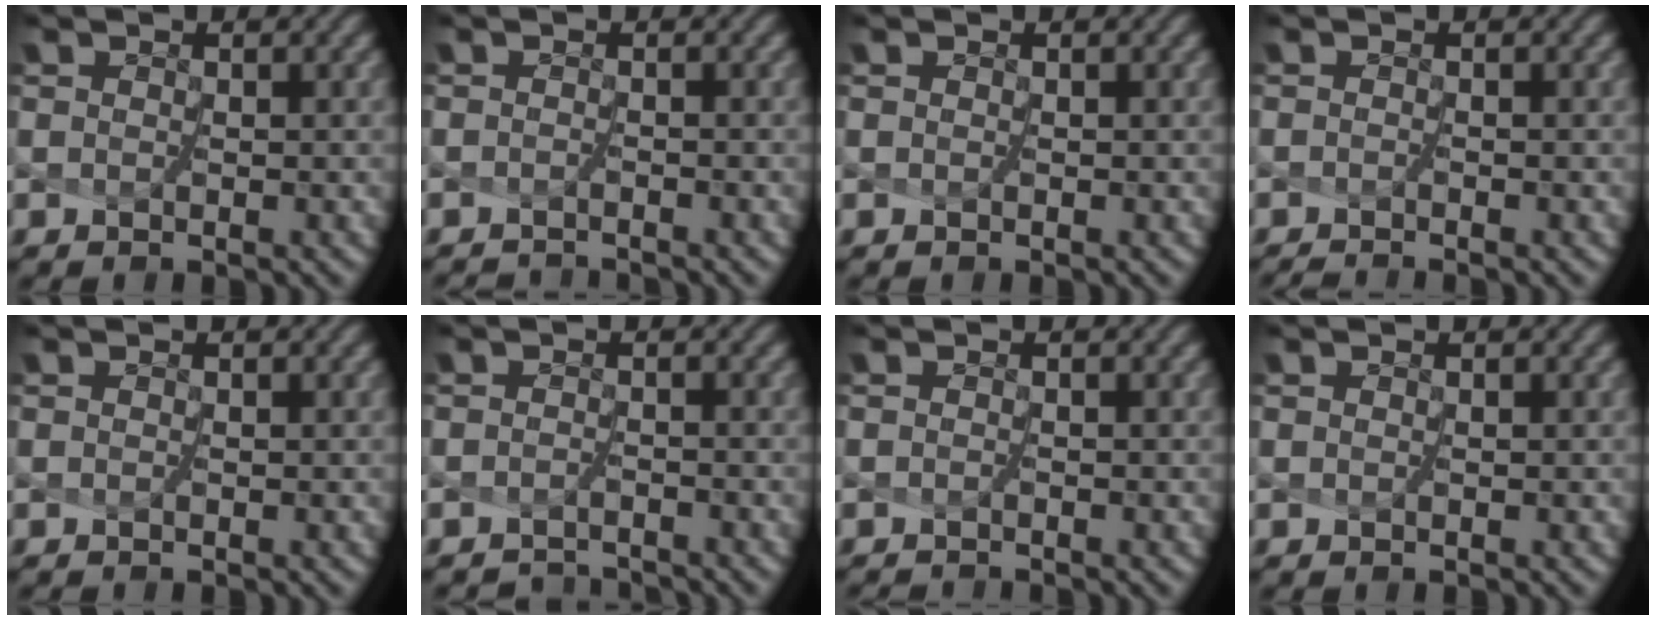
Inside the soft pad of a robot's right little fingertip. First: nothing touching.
{"total": 2.0, "force": [-1.9, -0.5, -0.3], "torque": [0.000, -0.015, -0.033]}
{"total": 0.0}
{"total": 1.2, "force": [-1.1, -0.5, -0.1], "torque": [-0.007, -0.009, -0.023]}
{"total": 0.0}
{"total": 2.3, "force": [-2.2, -0.3, -0.6], "torque": [0.011, -0.008, -0.039]}
{"total": 1.1, "force": [-0.8, -0.5, -0.4], "torque": [-0.004, -0.010, -0.015]}
{"total": 0.0}